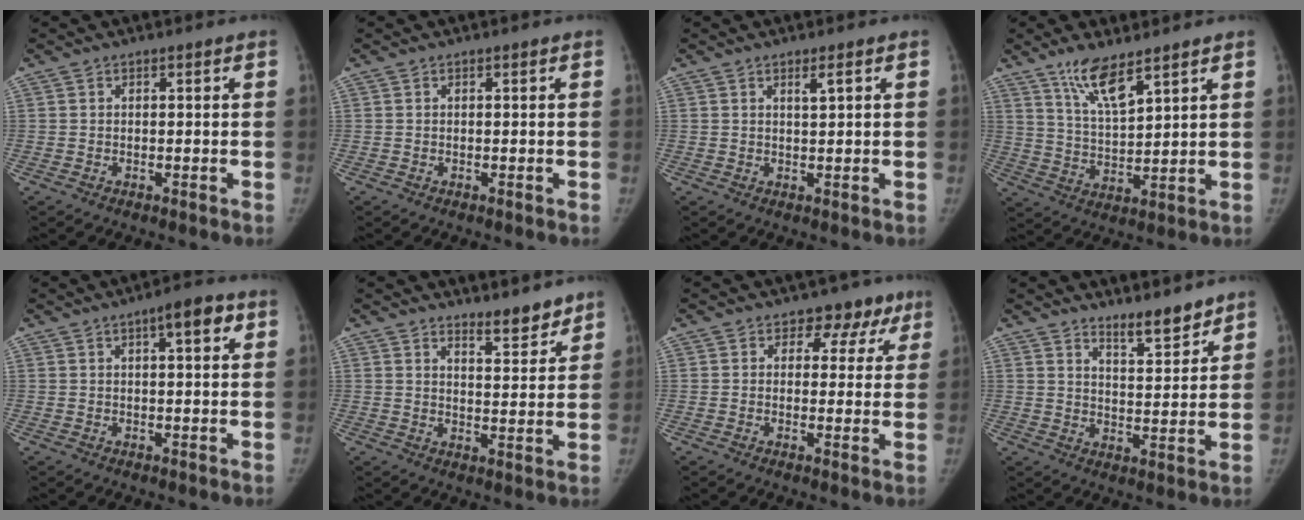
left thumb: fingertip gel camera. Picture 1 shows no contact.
{"total": 0.0}
{"total": 1.4, "force": [0.8, 0.1, 1.2], "torque": [-0.019, -0.005, 0.013]}
{"total": 8.7, "force": [6.1, 2.1, 5.8], "torque": [-0.102, -0.037, 0.123]}
{"total": 5.3, "force": [2.2, 1.6, 4.5], "torque": [-0.052, 0.004, 0.024]}
{"total": 5.4, "force": [4.8, 1.3, 2.0], "torque": [-0.011, -0.043, 0.077]}
{"total": 6.1, "force": [3.6, 4.7, 1.6], "torque": [0.025, -0.008, 0.031]}
{"total": 6.4, "force": [5.6, 1.4, 2.8], "torque": [-0.028, -0.051, 0.094]}